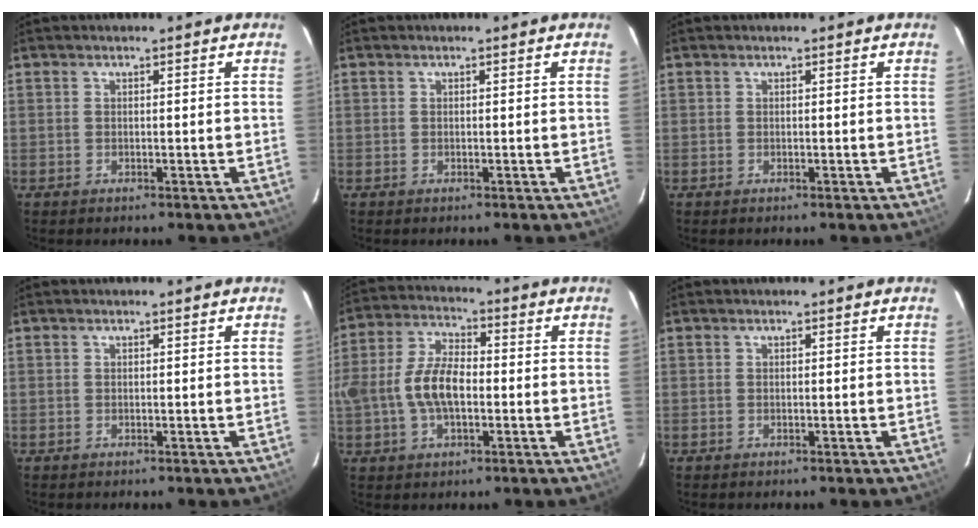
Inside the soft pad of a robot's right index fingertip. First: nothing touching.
{"total": 0.0}
{"total": 0.0}
{"total": 0.0}
{"total": 10.7, "force": [-1.6, 5.8, 8.9], "torque": [-0.183, 0.013, -0.030]}
{"total": 0.0}